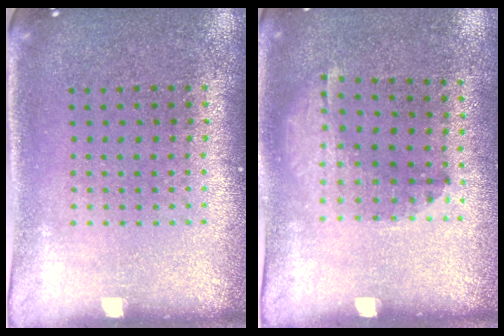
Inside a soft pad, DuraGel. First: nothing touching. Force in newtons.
{"total": 1.4, "press": 0.9, "slide": 1.0}